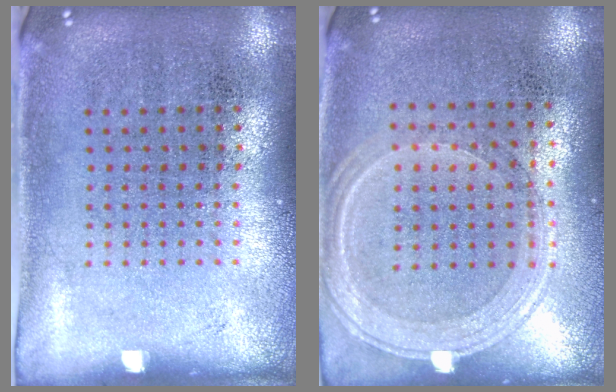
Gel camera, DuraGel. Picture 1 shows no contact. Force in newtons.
{"total": 1.3, "press": 1.3, "slide": 0.3}